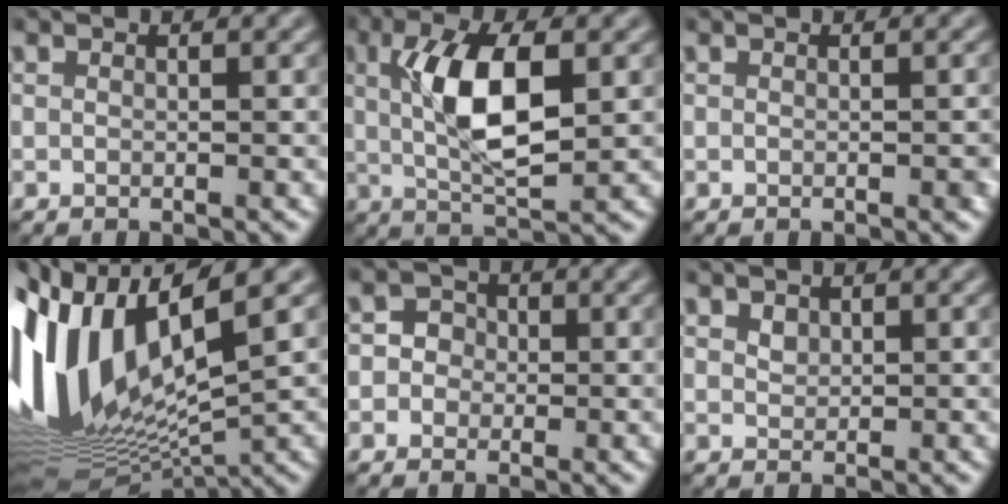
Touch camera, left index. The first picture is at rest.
{"total": 7.1, "force": [0.3, 2.6, 6.6], "torque": [-0.123, 0.006, 0.012]}
{"total": 0.6, "force": [-0.4, 0.1, 0.4], "torque": [-0.003, 0.001, 0.000]}
{"total": 14.2, "force": [1.3, 5.3, 13.1], "torque": [-0.288, -0.001, 0.045]}
{"total": 1.8, "force": [-0.9, 1.5, 0.2], "torque": [0.018, 0.003, -0.018]}
{"total": 0.7, "force": [0.3, 0.6, 0.2], "torque": [-0.001, 0.003, 0.009]}